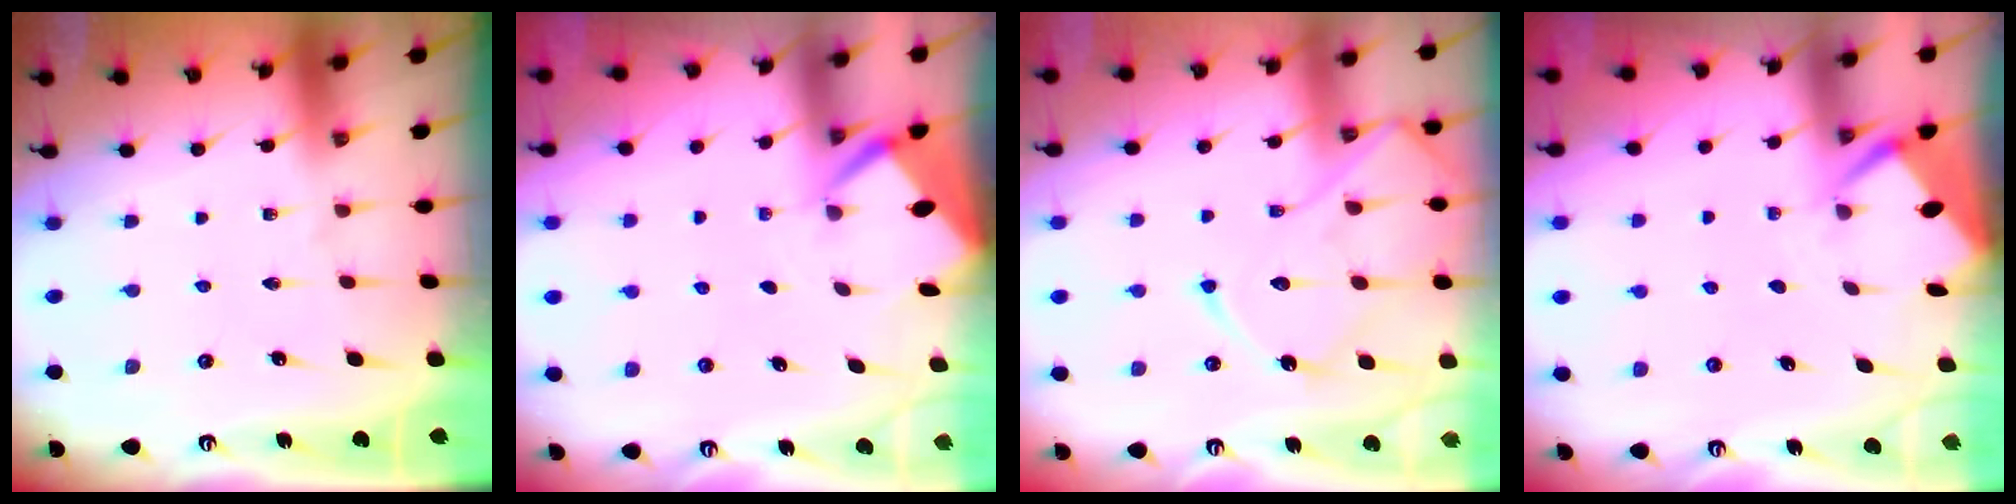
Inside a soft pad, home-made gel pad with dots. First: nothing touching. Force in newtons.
{"total": 2.7, "press": 2.7, "slide": 0.3}
{"total": 14.3, "press": 14.3, "slide": 1.4}
{"total": 2.9, "press": 2.8, "slide": 0.3}